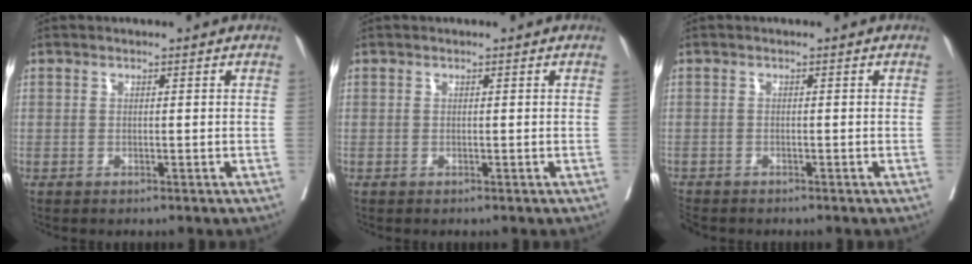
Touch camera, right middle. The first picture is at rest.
{"total": 0.0}
{"total": 3.6, "force": [-3.3, 1.2, 1.1], "torque": [-0.025, -0.011, -0.060]}